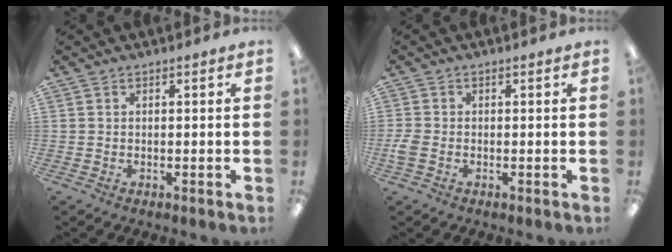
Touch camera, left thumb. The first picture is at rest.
{"total": 2.7, "force": [-0.6, 1.8, 2.0], "torque": [-0.046, 0.000, -0.014]}